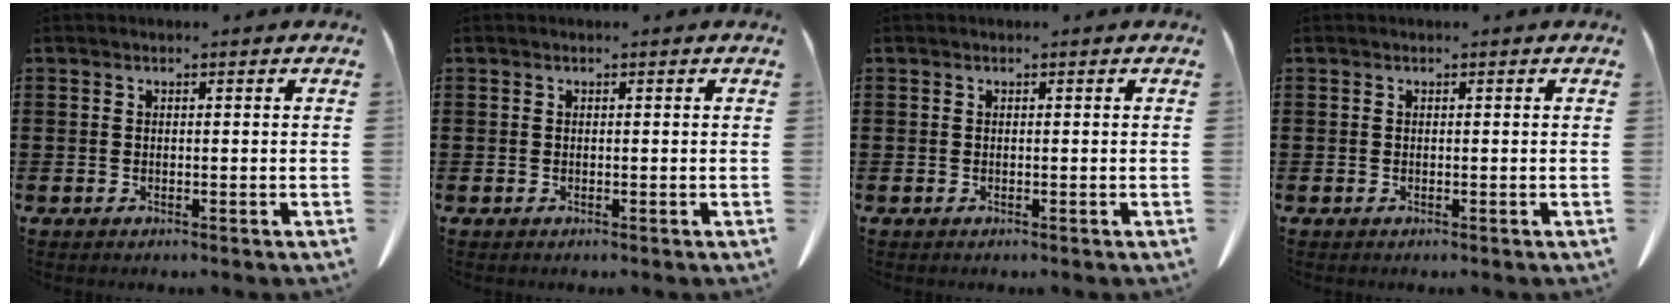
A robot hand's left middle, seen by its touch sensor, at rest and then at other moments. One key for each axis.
{"total": 0.0}
{"total": 0.0}
{"total": 0.0}